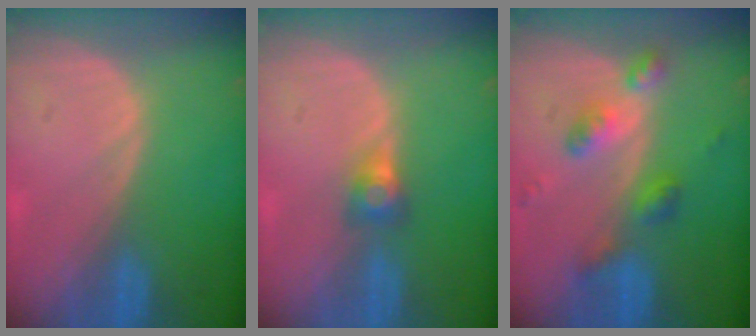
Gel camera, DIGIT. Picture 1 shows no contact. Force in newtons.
{"total": 2.7, "press": 2.5, "slide": 1.0}
{"total": 6.3, "press": 5.5, "slide": 3.0}